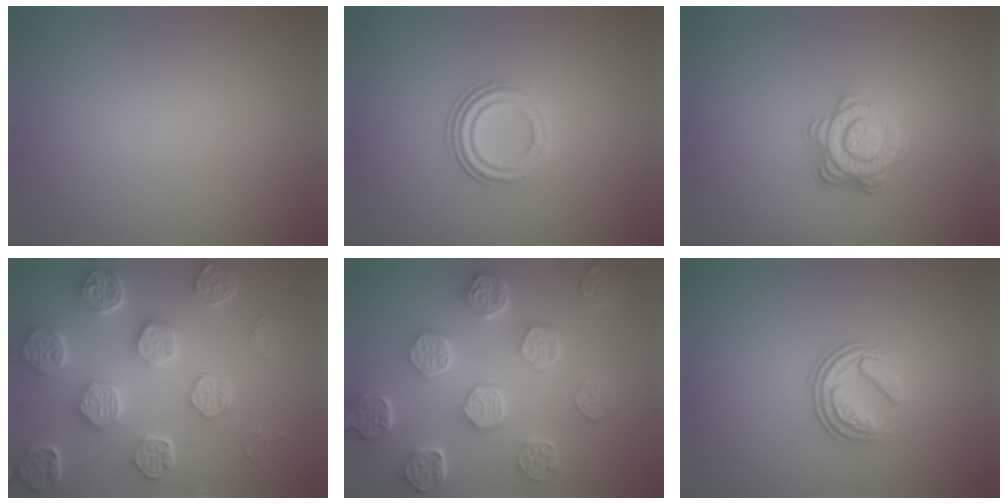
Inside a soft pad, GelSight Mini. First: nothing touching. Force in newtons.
{"total": 3.2, "press": 2.2, "slide": 2.3}
{"total": 4.5, "press": 3.3, "slide": 3.1}
{"total": 7.1, "press": 6.0, "slide": 3.8}
{"total": 7.6, "press": 5.8, "slide": 4.9}
{"total": 3.6, "press": 2.5, "slide": 2.6}